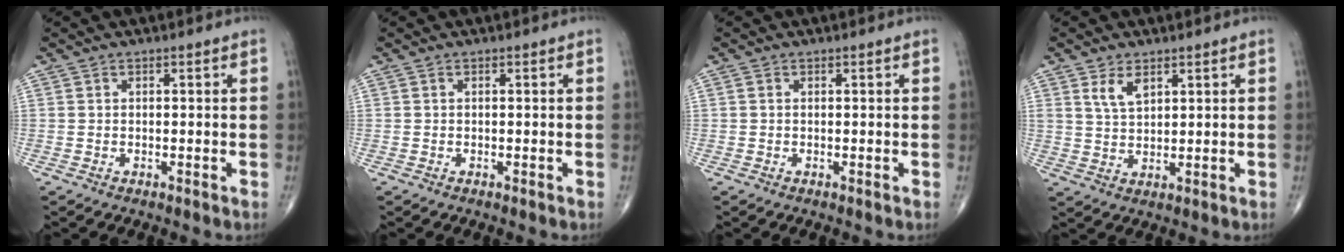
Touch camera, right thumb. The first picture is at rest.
{"total": 0.0}
{"total": 0.0}
{"total": 4.2, "force": [2.4, 2.2, 2.7], "torque": [-0.041, -0.013, 0.050]}